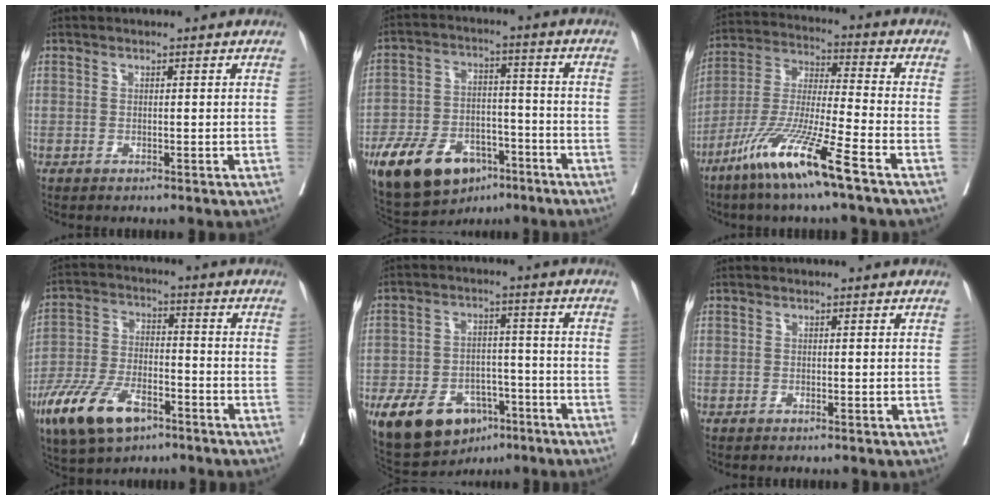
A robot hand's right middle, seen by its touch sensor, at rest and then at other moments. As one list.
[{"total": 14.9, "force": [-9.0, 8.0, 8.8], "torque": [-0.157, 0.006, -0.149]}, {"total": 14.2, "force": [-8.5, -0.4, 11.3], "torque": [-0.235, -0.038, -0.171]}, {"total": 12.3, "force": [-7.1, 5.2, 8.5], "torque": [-0.177, -0.007, -0.131]}, {"total": 14.0, "force": [-8.0, 8.3, 7.9], "torque": [-0.134, 0.011, -0.125]}, {"total": 0.0}]